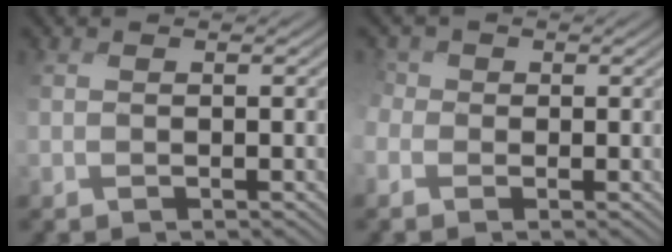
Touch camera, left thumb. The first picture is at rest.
{"total": 3.9, "force": [-1.0, 3.6, 1.0], "torque": [-0.048, 0.007, -0.047]}